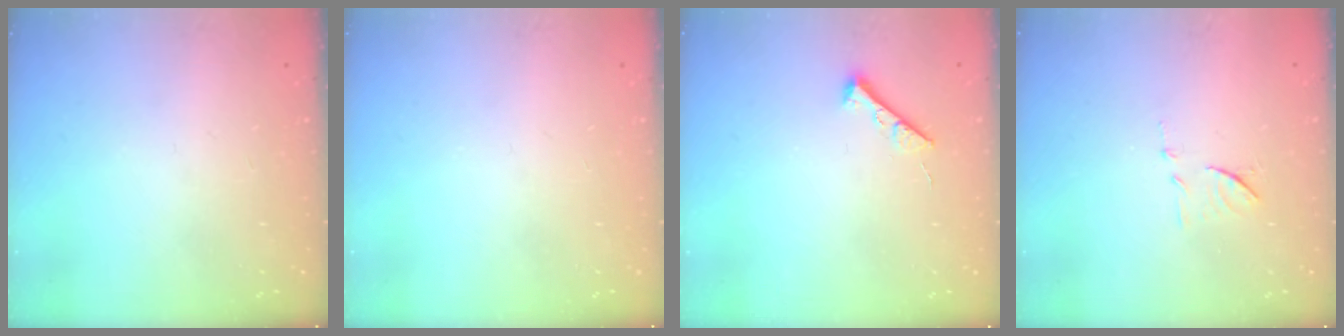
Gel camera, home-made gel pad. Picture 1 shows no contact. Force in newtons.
{"total": 0.0}
{"total": 5.4, "press": 5.4, "slide": 0.8}
{"total": 8.1, "press": 8.0, "slide": 0.7}